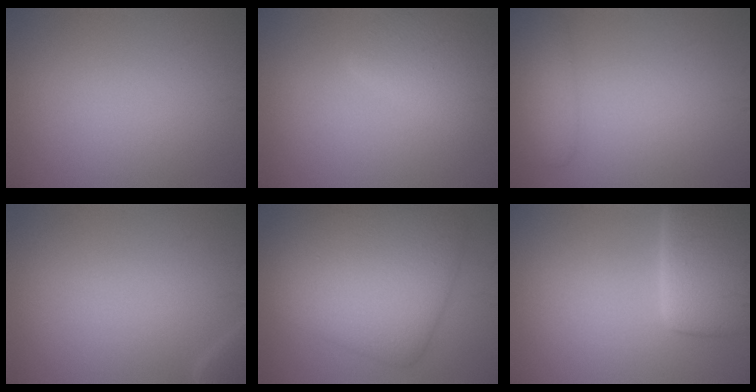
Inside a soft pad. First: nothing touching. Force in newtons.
{"total": 4.2, "press": 4.2, "slide": 0.3}
{"total": 2.3, "press": 2.3, "slide": 0.1}
{"total": 1.1, "press": 1.1, "slide": 0.1}
{"total": 11.0, "press": 11.0, "slide": 0.2}
{"total": 7.4, "press": 7.4, "slide": 0.5}